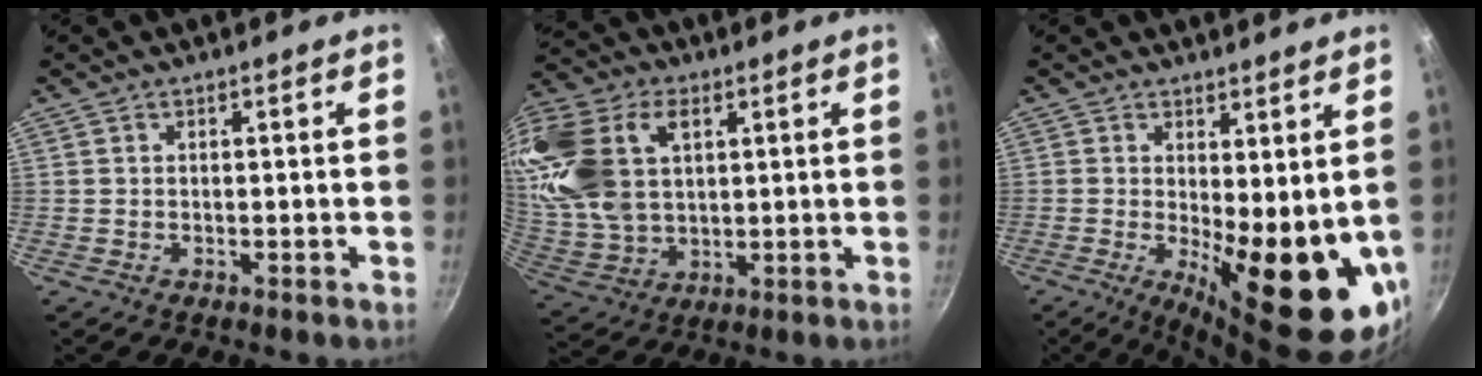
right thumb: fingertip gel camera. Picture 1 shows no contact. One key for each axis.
{"total": 23.0, "fx": 7.0, "fy": 15.1, "fz": 15.8, "tx": -0.343, "ty": 0.003, "tz": 0.138}
{"total": 14.9, "fx": -0.1, "fy": 5.2, "fz": 13.9, "tx": -0.159, "ty": -0.032, "tz": 0.012}